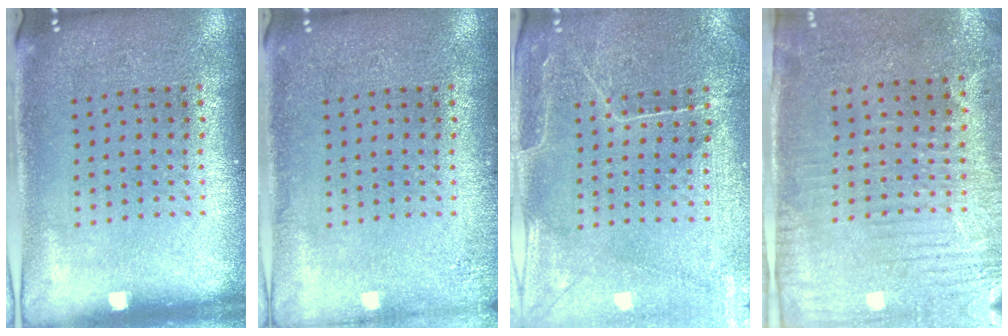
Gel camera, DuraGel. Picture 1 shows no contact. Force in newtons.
{"total": 1.4, "press": 1.4, "slide": 0.2}
{"total": 0.7, "press": 0.5, "slide": 0.4}
{"total": 3.1, "press": 2.6, "slide": 1.7}